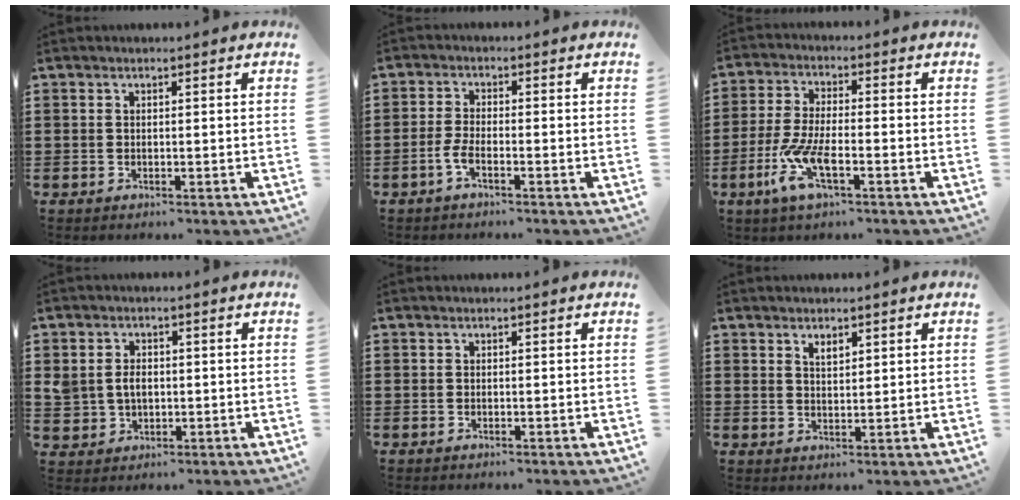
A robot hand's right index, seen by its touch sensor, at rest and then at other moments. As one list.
[{"total": 2.7, "force": [-1.3, 0.5, 2.3], "torque": [-0.053, -0.005, -0.027]}, {"total": 7.3, "force": [-3.0, 1.9, 6.4], "torque": [-0.161, -0.020, -0.062]}, {"total": 3.5, "force": [0.3, 2.8, 2.1], "torque": [-0.063, 0.005, -0.002]}, {"total": 0.0}, {"total": 2.1, "force": [1.6, 0.9, 1.0], "torque": [-0.022, 0.003, 0.029]}]